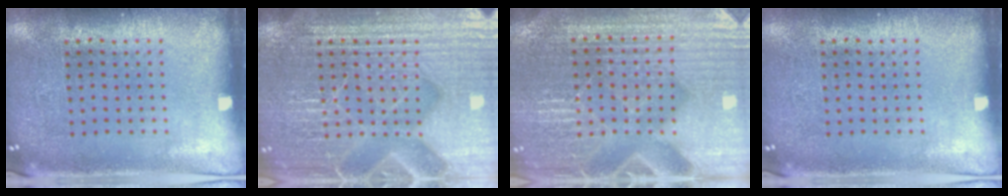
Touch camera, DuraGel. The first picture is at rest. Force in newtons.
{"total": 7.6, "press": 7.5, "slide": 1.0}
{"total": 4.9, "press": 4.6, "slide": 1.5}
{"total": 0.0}